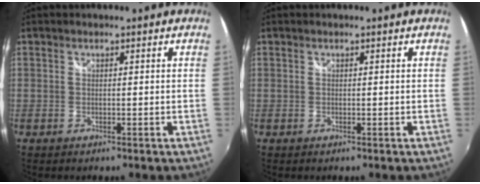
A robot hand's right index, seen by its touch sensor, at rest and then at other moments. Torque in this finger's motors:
{"motor_torque": [-0.14, 0.17, 0.00, 0.00]}